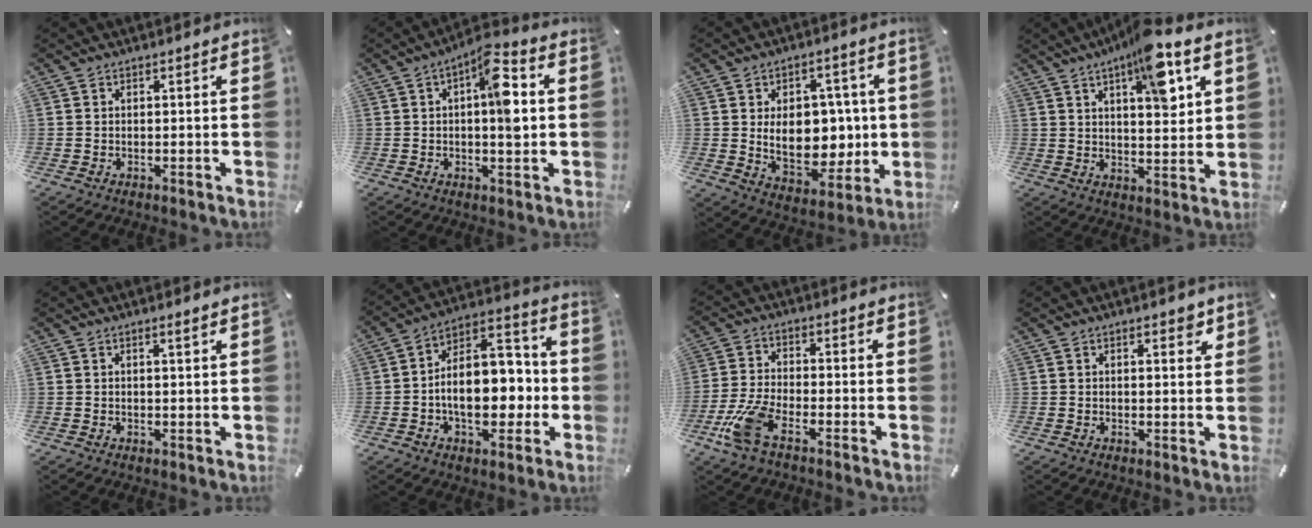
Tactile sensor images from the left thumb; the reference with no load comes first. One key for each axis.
{"total": 10.6, "fx": 1.2, "fy": 4.0, "fz": 9.8, "tx": -0.130, "ty": -0.004, "tz": 0.013}
{"total": 14.0, "fx": 0.8, "fy": 9.7, "fz": 10.0, "tx": -0.138, "ty": -0.007, "tz": 0.019}
{"total": 11.7, "fx": 6.2, "fy": 3.5, "fz": 9.3, "tx": -0.132, "ty": -0.030, "tz": 0.099}
{"total": 1.1, "fx": 0.7, "fy": 0.0, "fz": 0.9, "tx": -0.018, "ty": -0.002, "tz": 0.012}
{"total": 15.8, "fx": -2.6, "fy": 10.7, "fz": 11.3, "tx": -0.150, "ty": 0.004, "tz": -0.044}
{"total": 9.5, "fx": -5.0, "fy": 3.7, "fz": 7.1, "tx": -0.168, "ty": 0.002, "tz": -0.095}
{"total": 2.4, "fx": 1.4, "fy": 1.1, "fz": 1.6, "tx": -0.010, "ty": -0.005, "tz": 0.019}